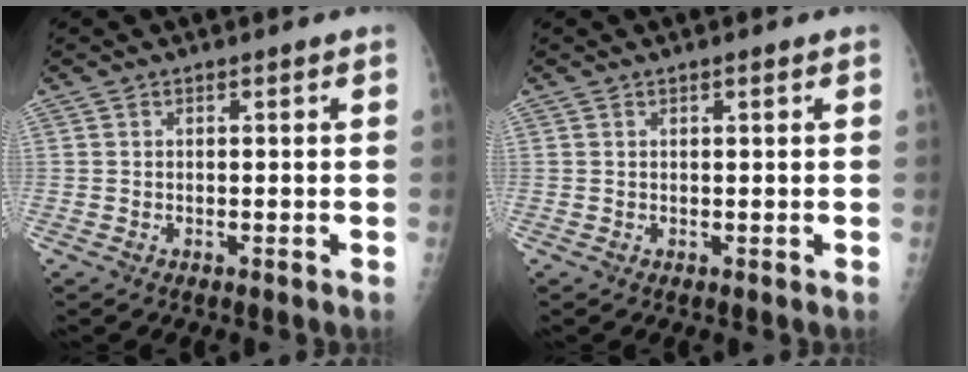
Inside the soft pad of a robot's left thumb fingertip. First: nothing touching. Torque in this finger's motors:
{"motor_torque": [-0.24, -0.11, 0.05, 0.02, 0.04]}